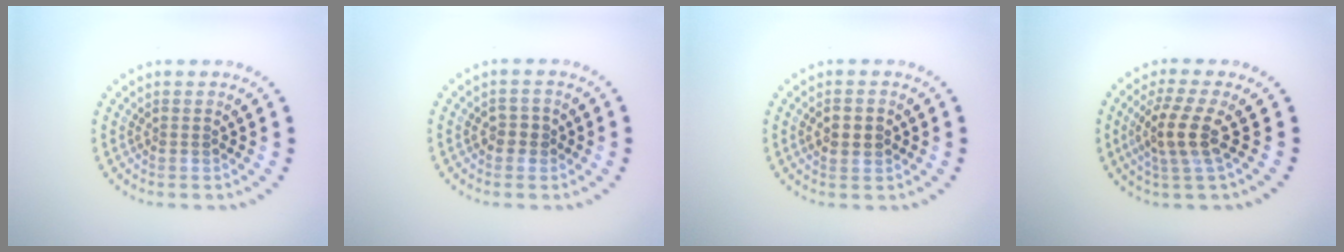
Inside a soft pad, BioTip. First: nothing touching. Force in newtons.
{"total": 1.2, "press": 1.2, "slide": 0.2}
{"total": 2.2, "press": 2.2, "slide": 0.3}
{"total": 3.7, "press": 3.1, "slide": 2.1}